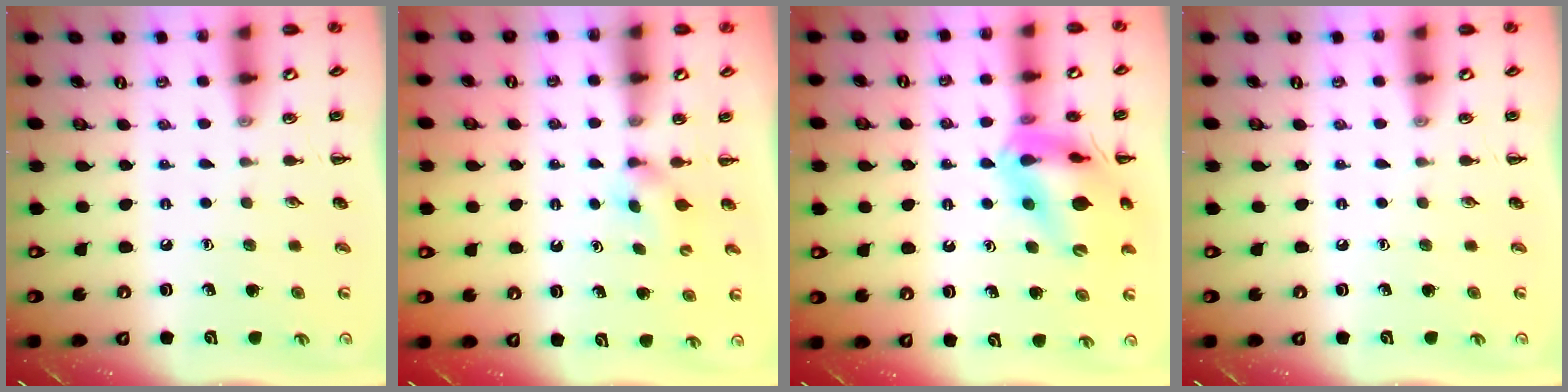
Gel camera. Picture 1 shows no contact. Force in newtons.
{"total": 1.8, "press": 1.5, "slide": 1.0}
{"total": 16.0, "press": 15.7, "slide": 2.7}
{"total": 0.0}